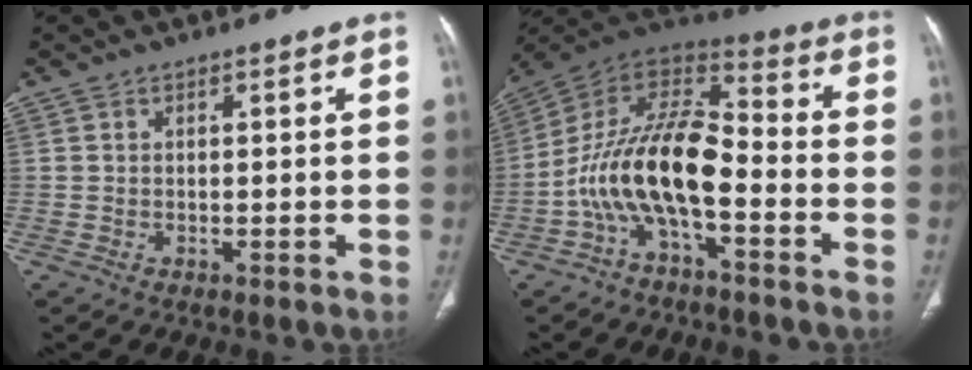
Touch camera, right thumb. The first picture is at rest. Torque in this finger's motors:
{"motor_torque": [0.42, 0.40, 1.65, -1.13, 0.33]}